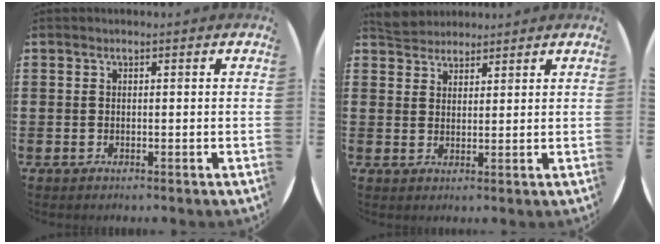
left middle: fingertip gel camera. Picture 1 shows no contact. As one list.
[{"total": 3.6, "force": [3.4, 1.0, 0.0], "torque": [-0.009, -0.002, 0.067]}]